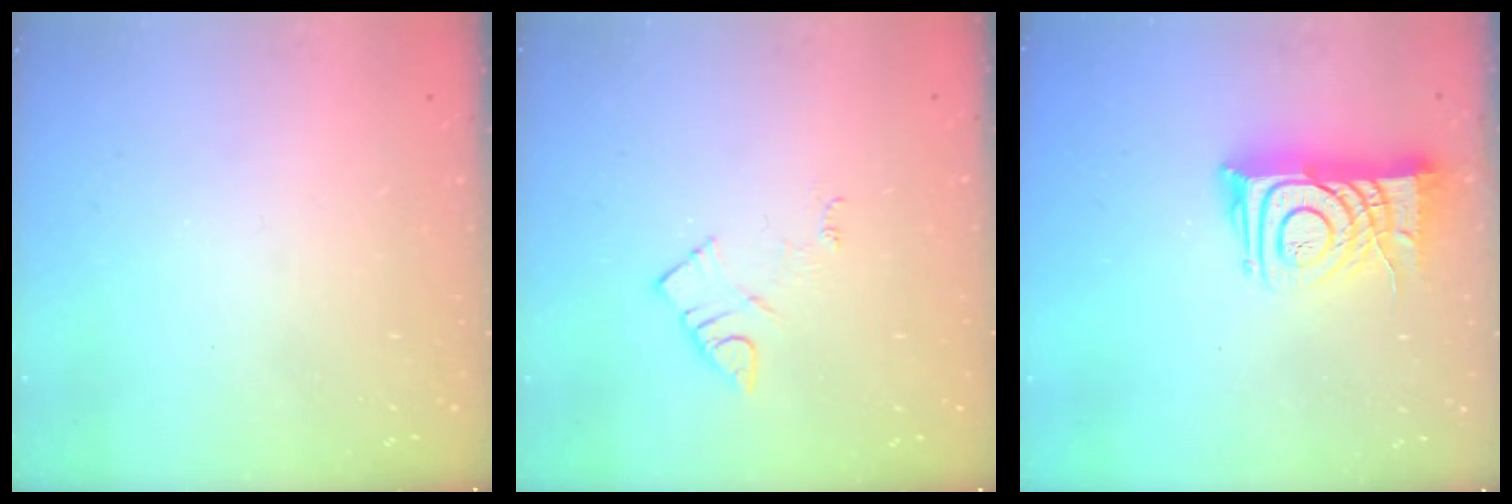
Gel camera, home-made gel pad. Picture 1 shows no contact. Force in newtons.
{"total": 5.7, "press": 5.7, "slide": 0.6}
{"total": 11.8, "press": 11.7, "slide": 1.1}